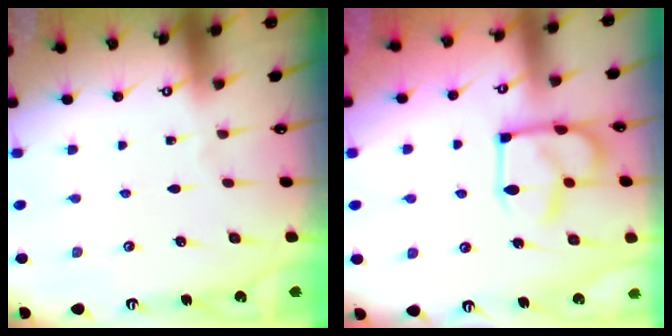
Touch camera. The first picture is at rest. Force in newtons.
{"total": 6.6, "press": 6.6, "slide": 0.4}